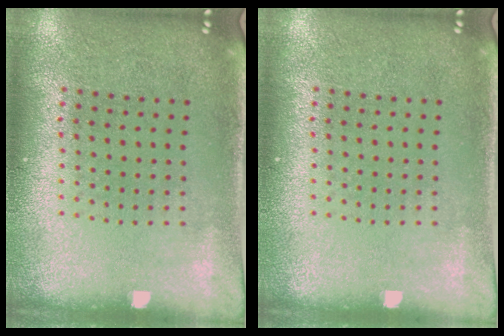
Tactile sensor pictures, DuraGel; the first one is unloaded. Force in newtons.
{"total": 0.0}